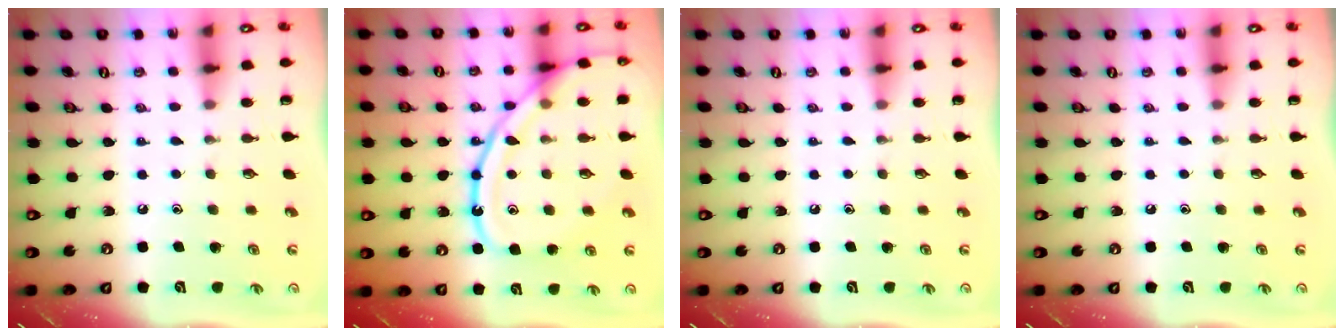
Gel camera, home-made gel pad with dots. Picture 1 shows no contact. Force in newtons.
{"total": 19.4, "press": 19.3, "slide": 1.9}
{"total": 0.0}
{"total": 0.0}